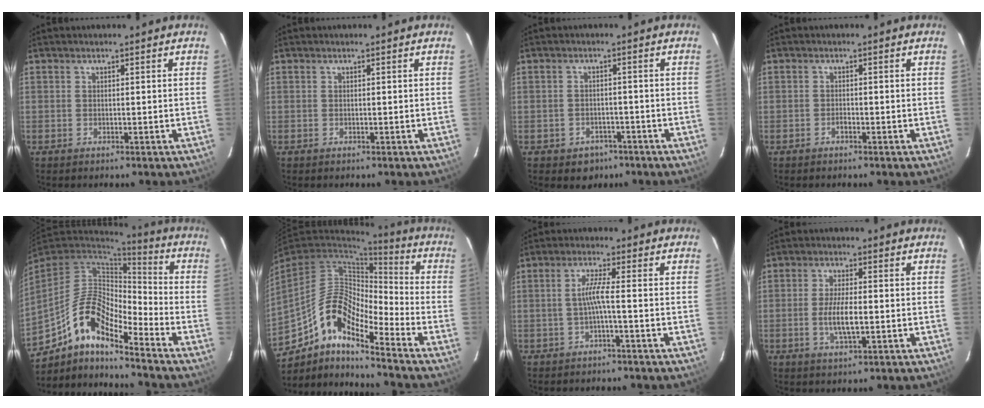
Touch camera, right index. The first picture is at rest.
{"total": 0.0}
{"total": 4.6, "force": [-2.6, 3.7, 0.9], "torque": [-0.030, 0.010, -0.024]}
{"total": 0.8, "force": [-0.6, 0.4, 0.4], "torque": [-0.007, 0.002, -0.012]}
{"total": 13.7, "force": [-9.2, 4.0, 9.2], "torque": [-0.172, 0.001, -0.182]}
{"total": 14.0, "force": [-9.3, 3.7, 9.8], "torque": [-0.171, 0.001, -0.184]}
{"total": 3.1, "force": [-1.1, -0.7, 2.8], "torque": [-0.059, 0.000, -0.019]}
{"total": 5.9, "force": [-1.1, 1.6, 5.5], "torque": [-0.111, -0.006, -0.020]}